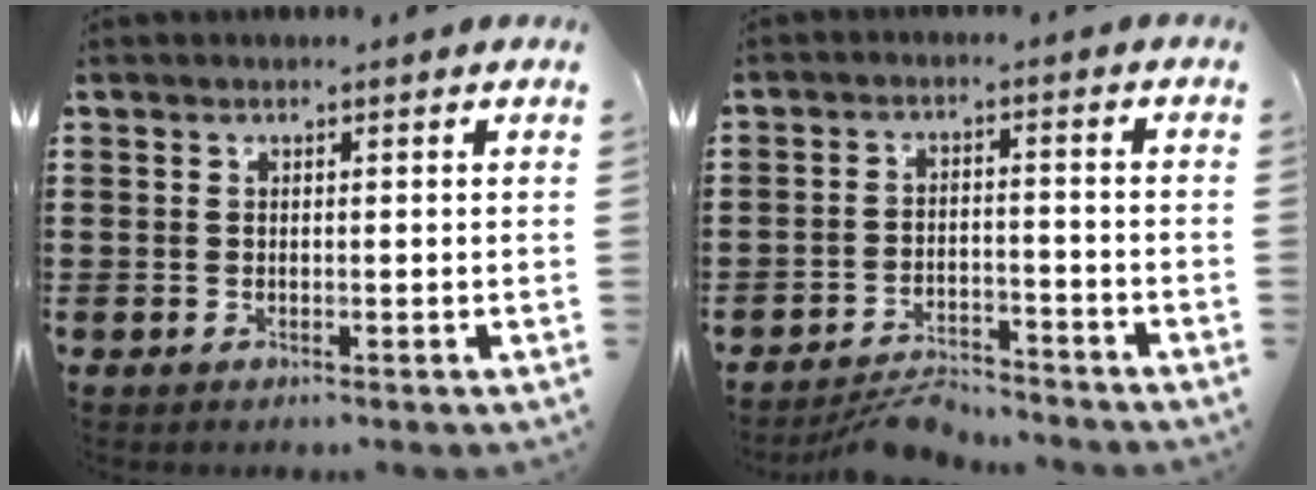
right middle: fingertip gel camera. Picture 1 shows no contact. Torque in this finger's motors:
{"motor_torque": [0.52, -0.22, 0.04, 0.02]}